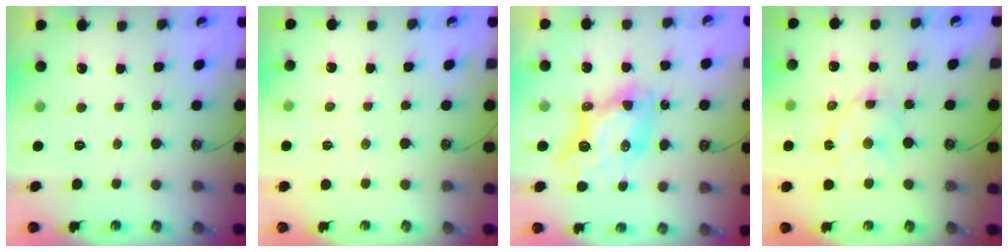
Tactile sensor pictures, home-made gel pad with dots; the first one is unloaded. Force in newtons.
{"total": 1.9, "press": 1.9, "slide": 0.3}
{"total": 11.3, "press": 11.2, "slide": 1.5}
{"total": 10.3, "press": 10.3, "slide": 0.7}